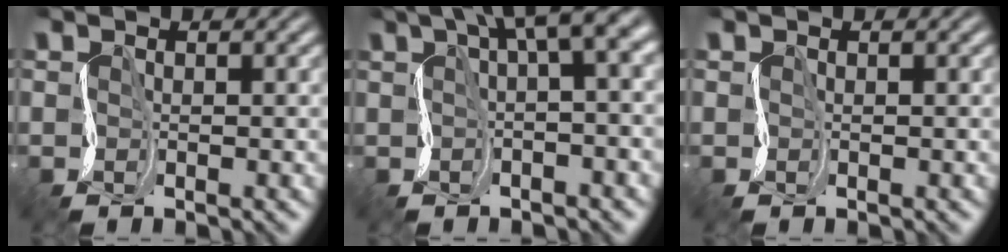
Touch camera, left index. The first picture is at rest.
{"total": 7.4, "force": [2.8, 2.0, 6.5], "torque": [-0.079, 0.023, 0.043]}
{"total": 0.0}